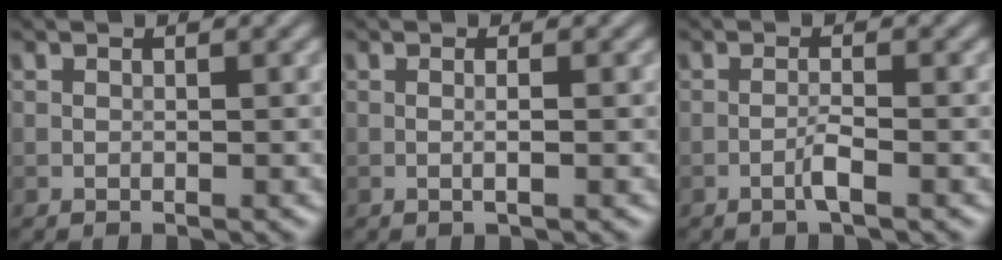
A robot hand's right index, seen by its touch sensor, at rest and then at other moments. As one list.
[{"total": 1.1, "force": [0.0, 0.2, 1.0], "torque": [-0.015, 0.000, -0.003]}, {"total": 1.4, "force": [-0.8, 0.0, 1.2], "torque": [-0.023, 0.005, -0.017]}]